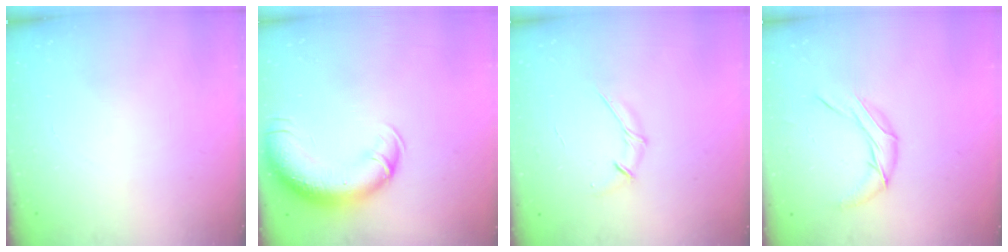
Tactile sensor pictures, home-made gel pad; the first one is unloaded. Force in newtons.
{"total": 13.1, "press": 12.7, "slide": 3.2}
{"total": 5.4, "press": 5.3, "slide": 1.0}
{"total": 8.4, "press": 8.4, "slide": 0.3}